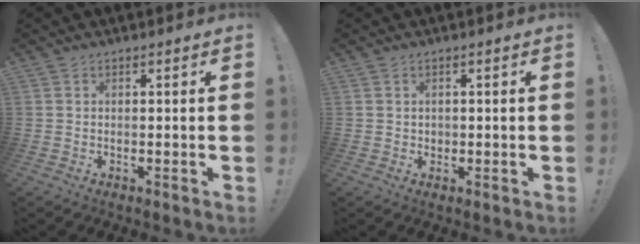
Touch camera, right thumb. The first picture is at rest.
{"total": 1.2, "force": [0.3, 1.2, 0.2], "torque": [-0.002, 0.003, 0.004]}